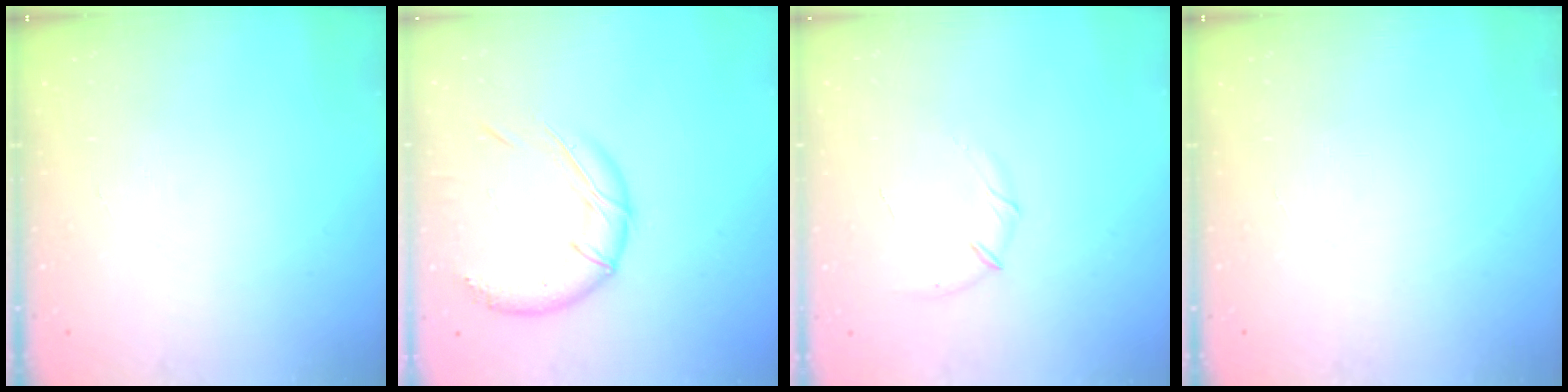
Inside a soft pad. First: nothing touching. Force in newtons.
{"total": 14.2, "press": 14.1, "slide": 1.5}
{"total": 8.0, "press": 7.7, "slide": 2.1}
{"total": 0.0}